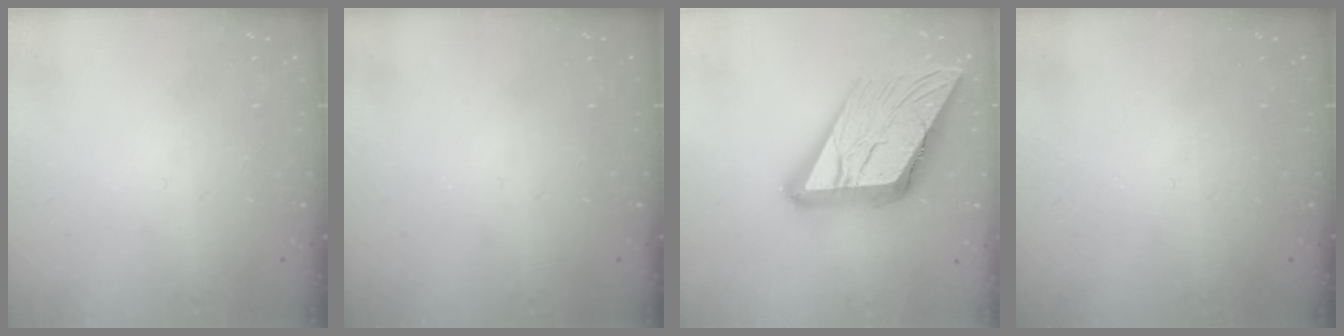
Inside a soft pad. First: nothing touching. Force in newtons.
{"total": 0.0}
{"total": 24.2, "press": 24.1, "slide": 2.8}
{"total": 0.0}